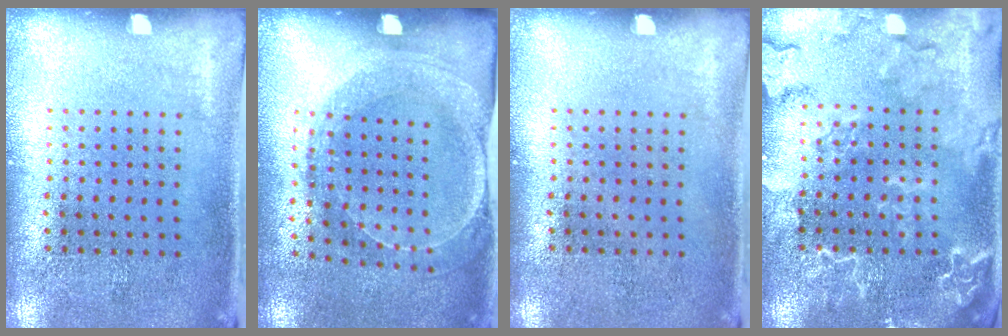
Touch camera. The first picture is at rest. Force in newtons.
{"total": 1.5, "press": 1.5, "slide": 0.4}
{"total": 0.0}
{"total": 2.5, "press": 2.4, "slide": 0.4}